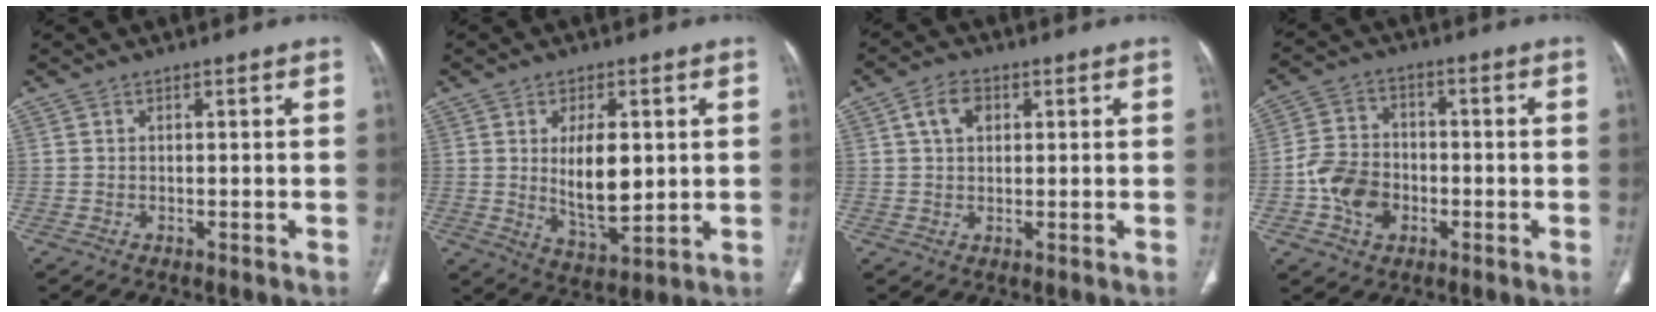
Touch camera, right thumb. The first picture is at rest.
{"total": 10.4, "force": [1.2, 4.9, 9.1], "torque": [-0.133, -0.023, 0.033]}
{"total": 4.9, "force": [1.6, 3.4, 3.2], "torque": [-0.047, 0.006, 0.027]}
{"total": 9.5, "force": [-2.8, 7.3, 5.4], "torque": [-0.079, 0.019, -0.054]}